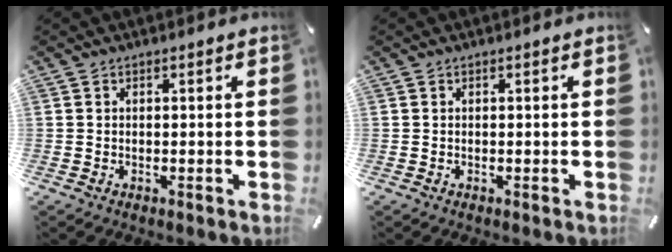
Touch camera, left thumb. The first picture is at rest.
{"total": 0.0}